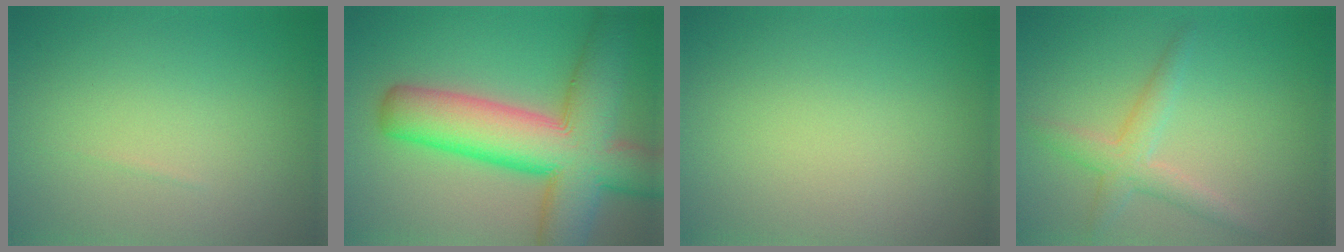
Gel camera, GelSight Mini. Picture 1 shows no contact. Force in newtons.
{"total": 12.7, "press": 12.6, "slide": 0.7}
{"total": 0.0}
{"total": 2.7, "press": 2.7, "slide": 0.2}